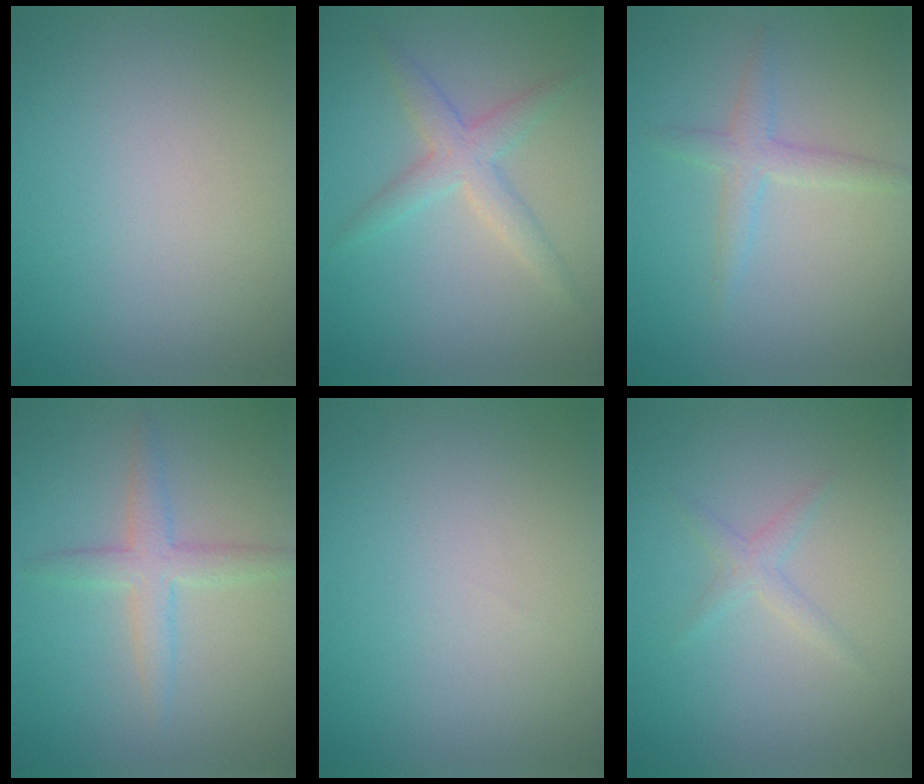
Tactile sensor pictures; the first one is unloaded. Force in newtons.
{"total": 3.0, "press": 3.0, "slide": 0.1}
{"total": 2.2, "press": 2.2, "slide": 0.1}
{"total": 3.0, "press": 3.0, "slide": 0.1}
{"total": 0.0}
{"total": 1.3, "press": 1.3, "slide": 0.1}